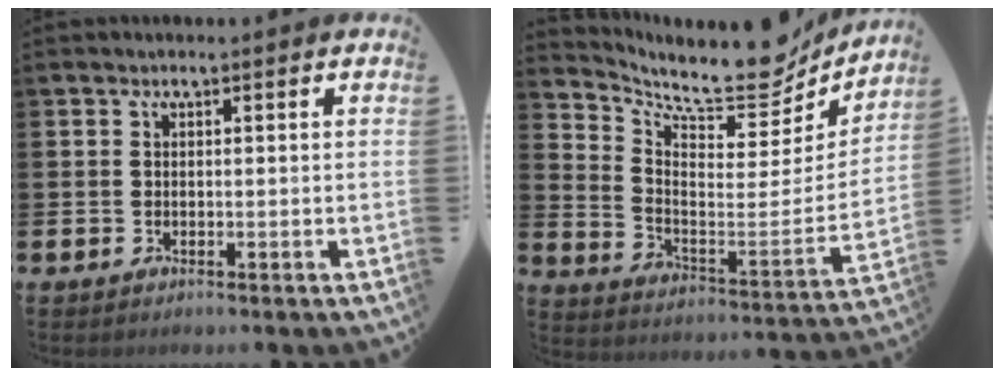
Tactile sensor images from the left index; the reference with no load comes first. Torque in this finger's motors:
{"motor_torque": [0.90, -1.24, 0.27, 0.03]}